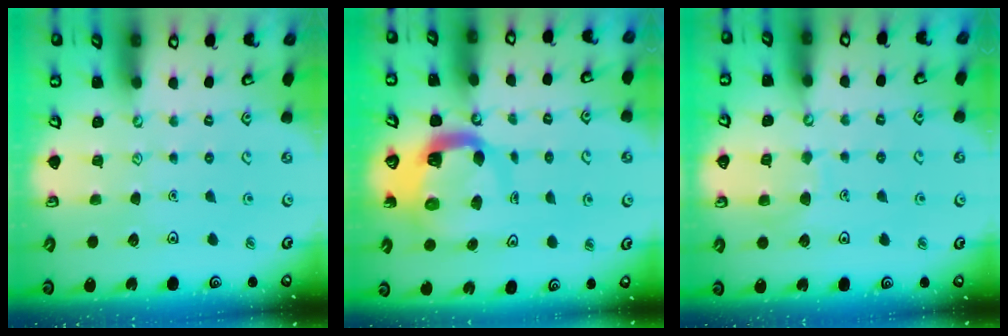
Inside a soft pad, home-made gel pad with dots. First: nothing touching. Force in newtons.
{"total": 8.0, "press": 7.9, "slide": 1.0}
{"total": 6.7, "press": 6.7, "slide": 0.7}